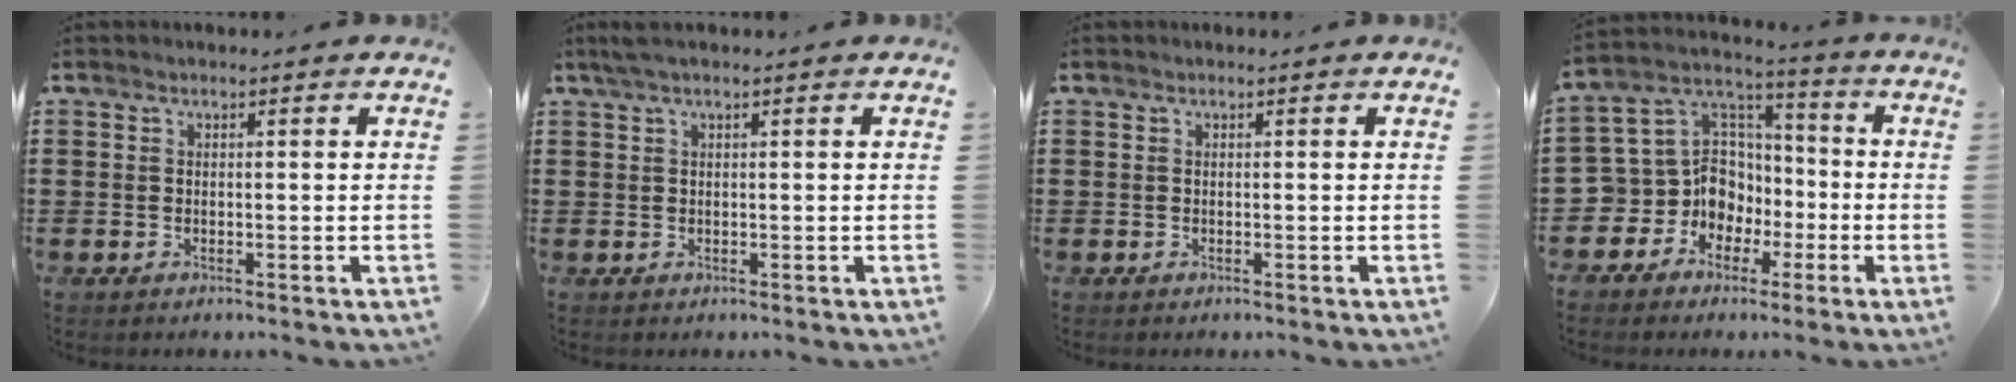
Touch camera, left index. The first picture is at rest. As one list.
[{"total": 1.3, "force": [0.6, 0.0, 1.2], "torque": [-0.022, 0.001, 0.012]}, {"total": 0.0}, {"total": 10.2, "force": [-2.5, 9.4, 3.2], "torque": [-0.110, -0.001, -0.043]}]